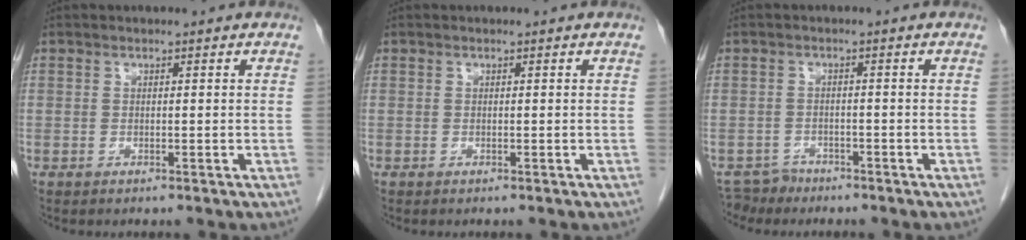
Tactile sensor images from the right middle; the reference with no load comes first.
{"total": 0.0}
{"total": 2.9, "force": [-2.6, 1.4, -0.5], "torque": [0.006, 0.001, -0.044]}